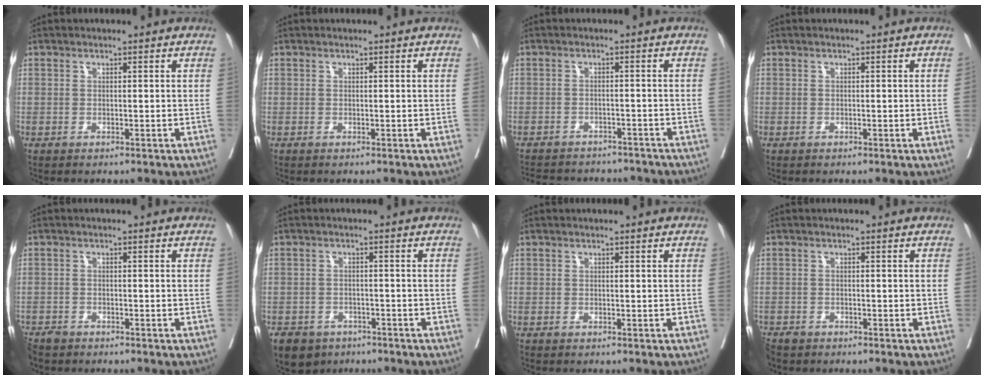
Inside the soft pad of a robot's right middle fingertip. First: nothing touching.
{"total": 0.0}
{"total": 15.4, "force": [-13.6, 5.2, 5.1], "torque": [-0.114, -0.001, -0.160]}
{"total": 0.0}
{"total": 4.0, "force": [-3.6, 1.5, 1.2], "torque": [-0.021, -0.008, -0.061]}
{"total": 5.9, "force": [-4.1, 4.1, 1.3], "torque": [-0.026, 0.004, -0.062]}
{"total": 0.0}
{"total": 4.5, "force": [-3.7, 2.1, 1.5], "torque": [-0.031, -0.007, -0.061]}